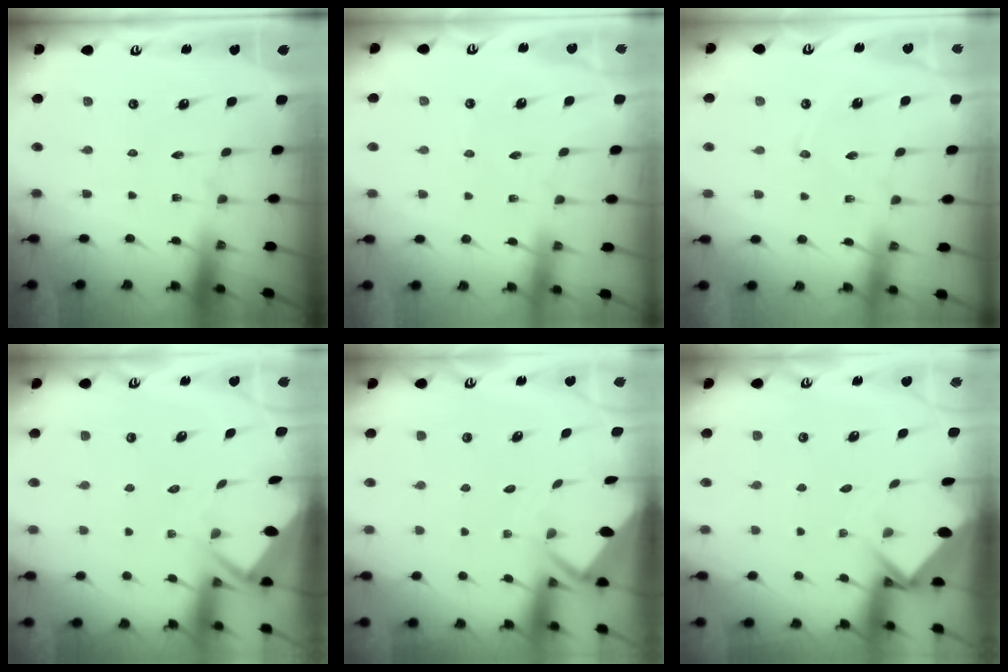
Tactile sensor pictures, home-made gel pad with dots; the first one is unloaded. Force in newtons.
{"total": 1.6, "press": 1.6, "slide": 0.3}
{"total": 4.0, "press": 4.0, "slide": 0.4}
{"total": 3.4, "press": 3.4, "slide": 0.3}
{"total": 3.8, "press": 3.8, "slide": 0.3}
{"total": 3.9, "press": 3.9, "slide": 0.1}